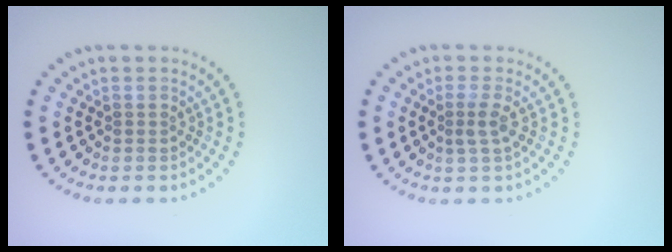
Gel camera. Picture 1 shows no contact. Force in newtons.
{"total": 1.6, "press": 1.3, "slide": 1.0}